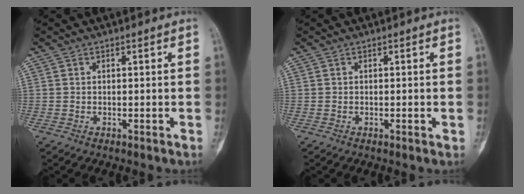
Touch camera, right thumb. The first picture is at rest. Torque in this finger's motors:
{"motor_torque": [-0.22, -0.08, -0.18, 0.05, -0.11]}